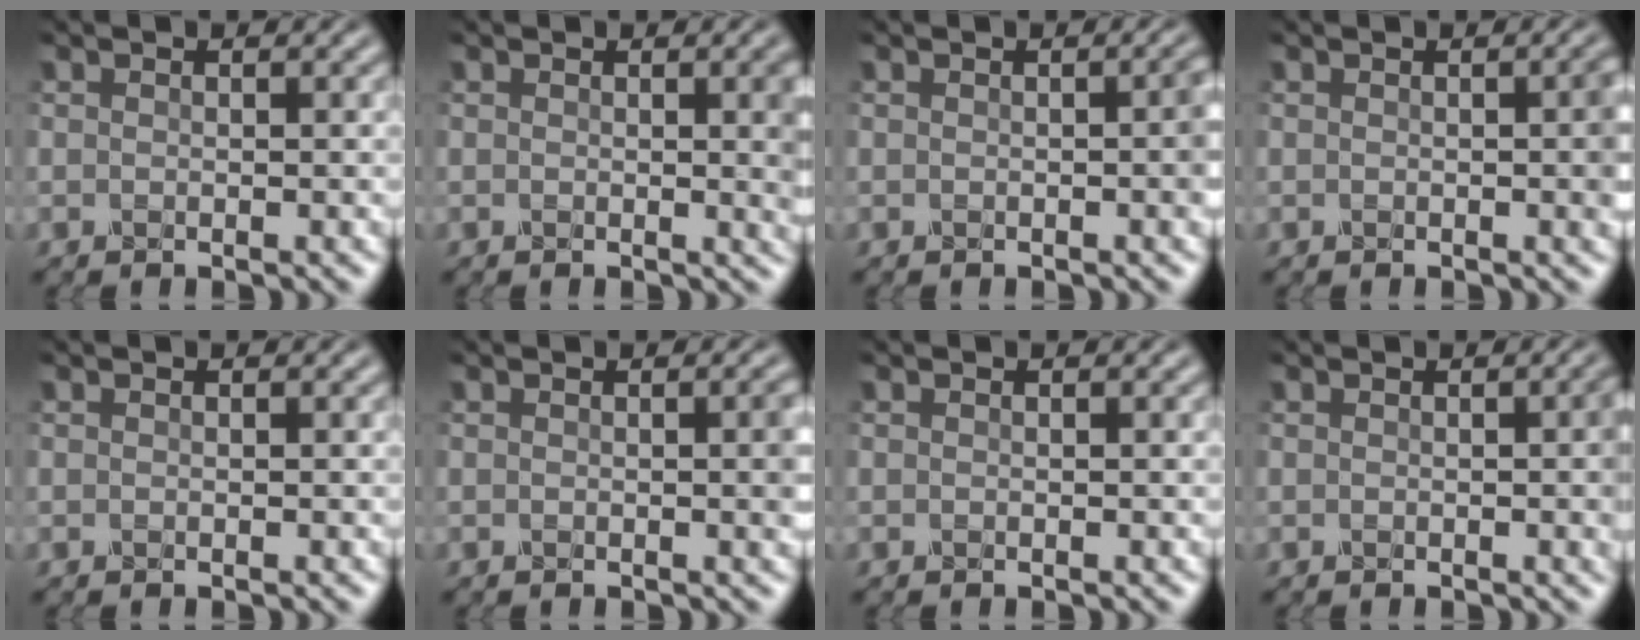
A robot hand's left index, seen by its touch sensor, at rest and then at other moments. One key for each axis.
{"total": 3.2, "fx": 0.3, "fy": 0.9, "fz": 3.1, "tx": -0.027, "ty": 0.003, "tz": 0.001}
{"total": 1.8, "fx": 0.0, "fy": 0.3, "fz": 1.8, "tx": -0.022, "ty": 0.003, "tz": -0.001}
{"total": 2.1, "fx": 0.0, "fy": 0.4, "fz": 2.0, "tx": -0.022, "ty": 0.002, "tz": -0.001}
{"total": 0.0}
{"total": 1.9, "fx": 0.0, "fy": 0.4, "fz": 1.9, "tx": -0.019, "ty": 0.002, "tz": -0.002}
{"total": 0.0}
{"total": 3.6, "fx": 0.0, "fy": 1.0, "fz": 3.4, "tx": -0.030, "ty": 0.006, "tz": -0.003}